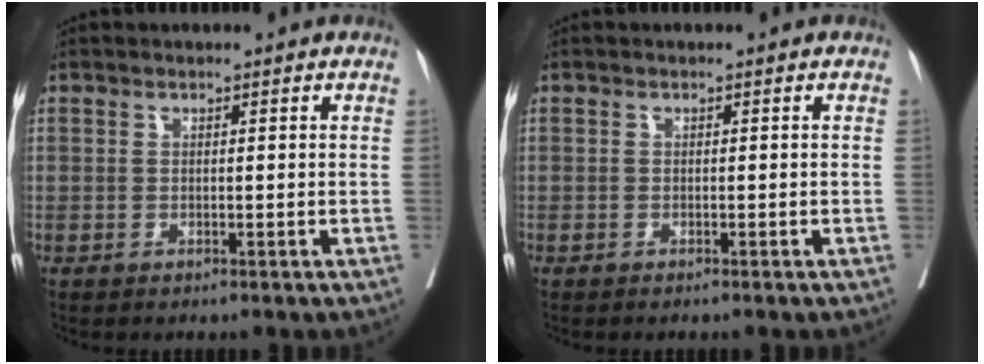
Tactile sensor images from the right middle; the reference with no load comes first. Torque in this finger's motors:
{"motor_torque": [0.31, -0.27, 0.04, 0.01]}